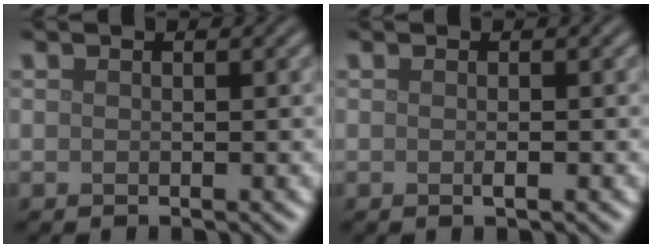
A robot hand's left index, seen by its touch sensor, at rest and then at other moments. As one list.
[{"total": 0.5, "force": [-0.2, 0.0, 0.5], "torque": [-0.010, -0.002, -0.004]}]